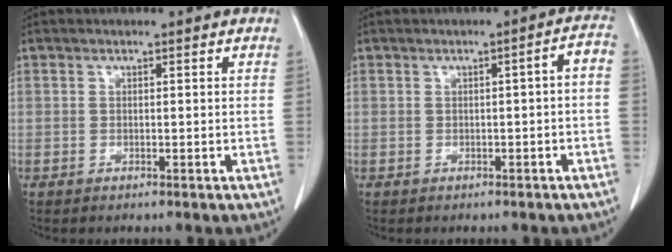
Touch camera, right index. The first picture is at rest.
{"total": 2.8, "force": [-0.7, 0.4, 2.7], "torque": [-0.028, 0.012, -0.011]}